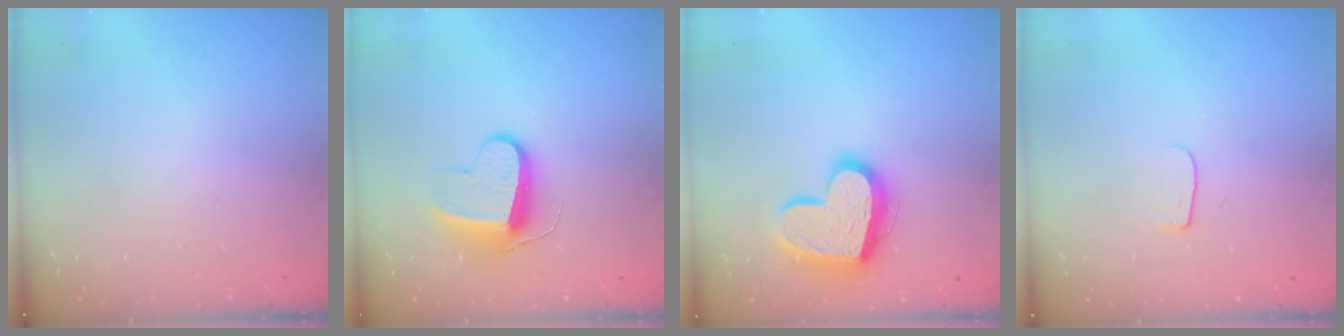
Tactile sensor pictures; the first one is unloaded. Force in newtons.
{"total": 9.8, "press": 9.8, "slide": 0.3}
{"total": 16.6, "press": 16.5, "slide": 1.4}
{"total": 4.5, "press": 4.4, "slide": 0.6}